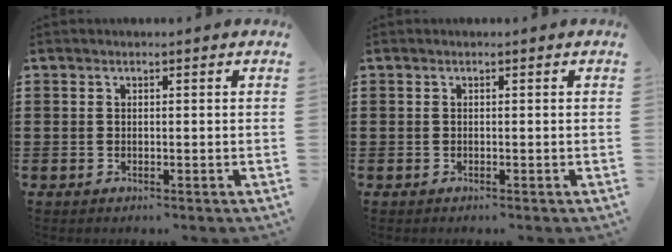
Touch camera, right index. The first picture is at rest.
{"total": 0.0}